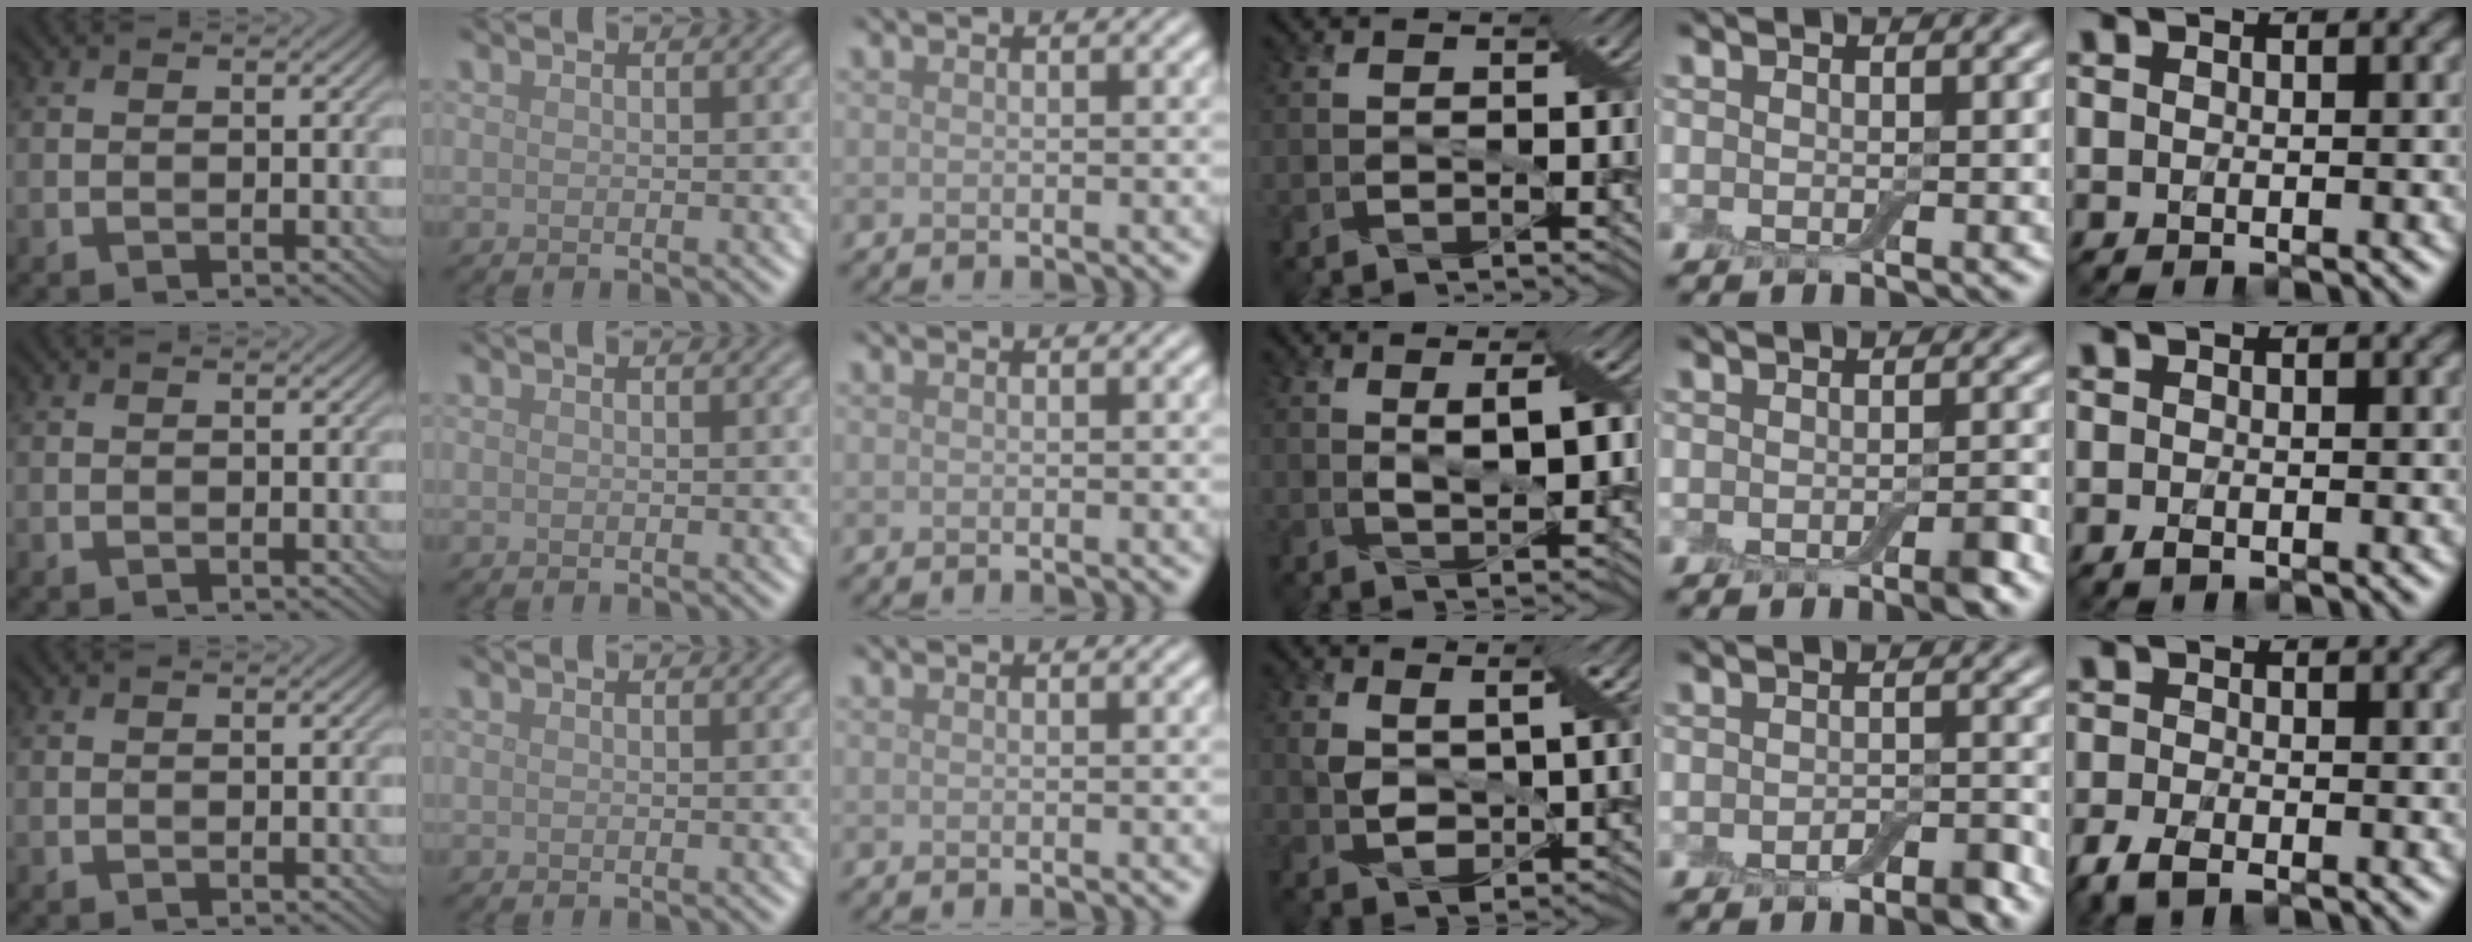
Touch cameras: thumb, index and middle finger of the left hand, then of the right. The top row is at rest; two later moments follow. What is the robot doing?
{"motion": "squeeze", "object": "air blower"}